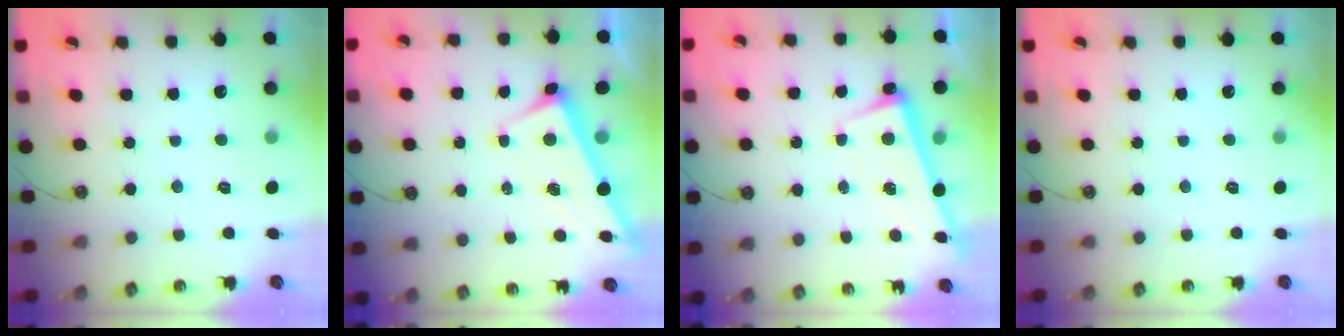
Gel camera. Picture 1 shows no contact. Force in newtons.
{"total": 3.1, "press": 3.1, "slide": 0.1}
{"total": 2.5, "press": 2.3, "slide": 1.0}
{"total": 0.0}